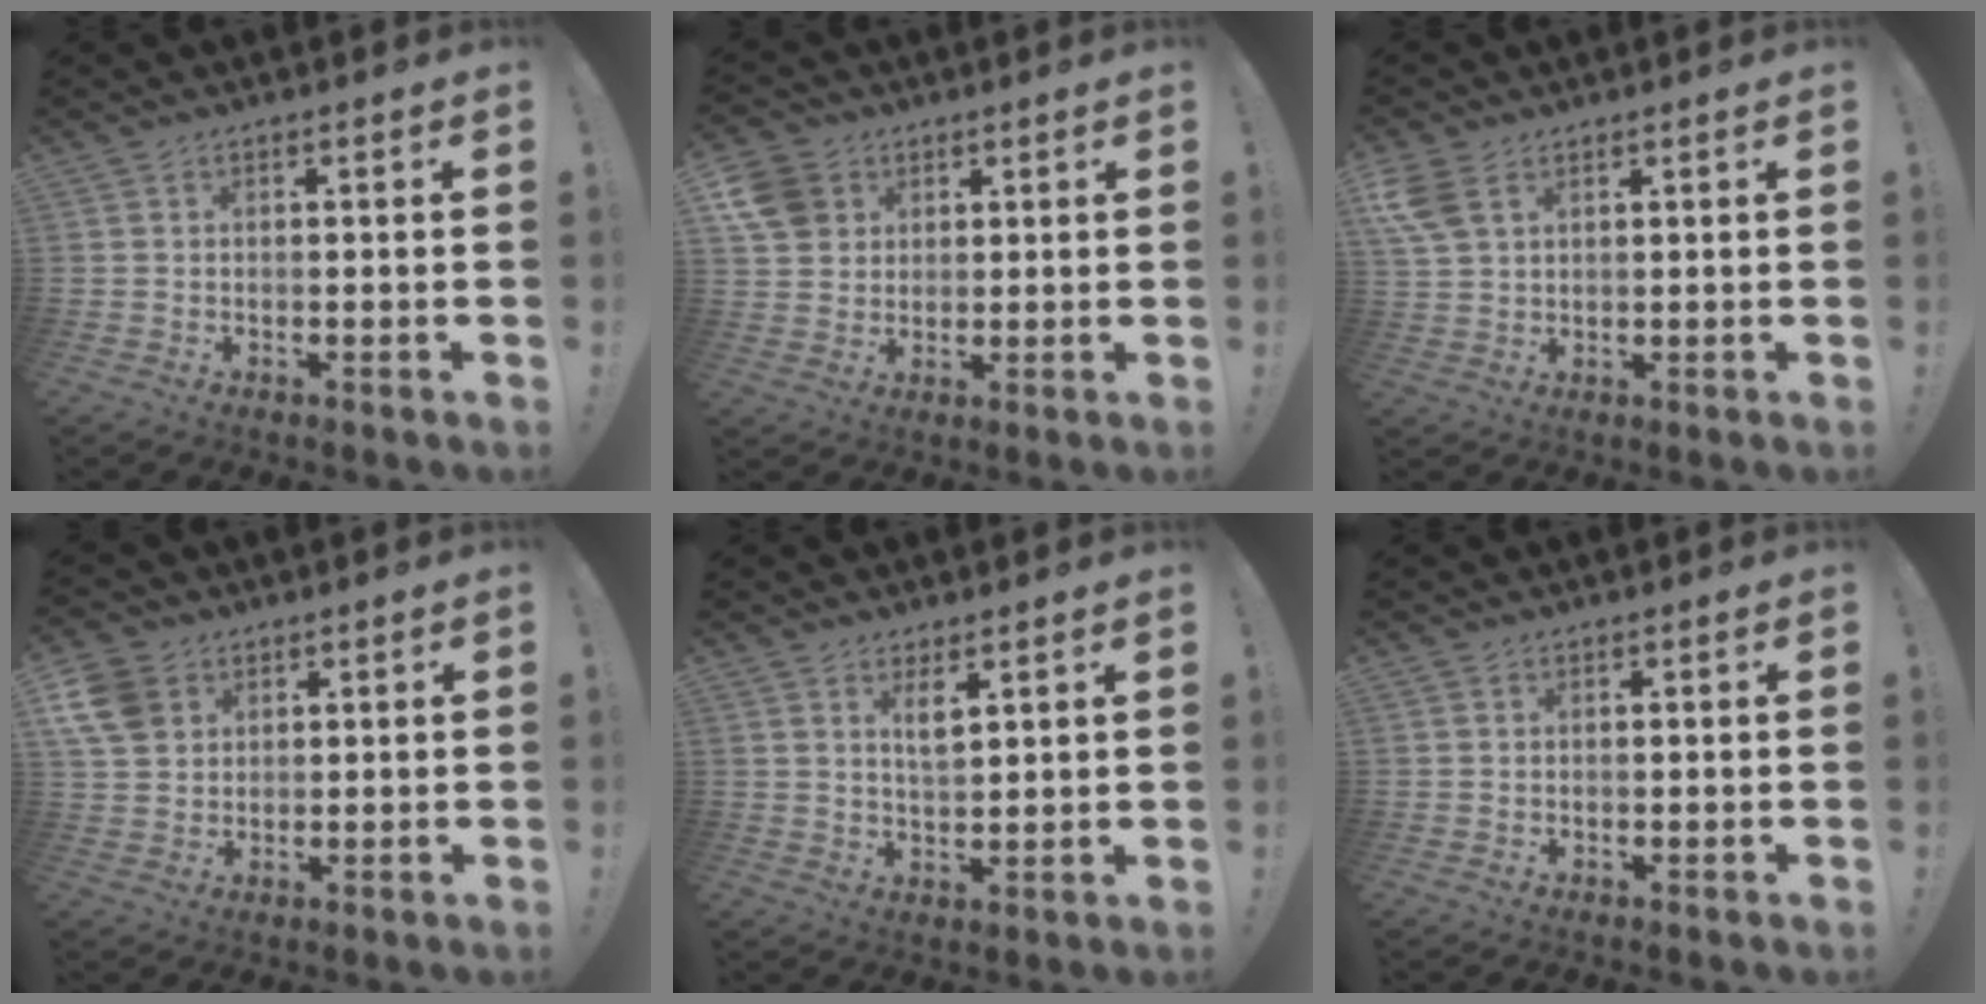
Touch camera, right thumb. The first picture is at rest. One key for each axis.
{"total": 9.0, "fx": 3.5, "fy": 7.7, "fz": 3.1, "tx": -0.046, "ty": -0.017, "tz": 0.070}
{"total": 7.1, "fx": 3.4, "fy": 4.3, "fz": 4.5, "tx": -0.094, "ty": -0.008, "tz": 0.067}
{"total": 9.3, "fx": 4.1, "fy": 7.3, "fz": 4.1, "tx": -0.082, "ty": -0.014, "tz": 0.084}
{"total": 5.5, "fx": 3.4, "fy": 3.2, "fz": 2.9, "tx": -0.040, "ty": -0.023, "tz": 0.060}
{"total": 2.5, "fx": 1.3, "fy": 2.2, "fz": 0.0, "tx": 0.010, "ty": -0.009, "tz": 0.022}